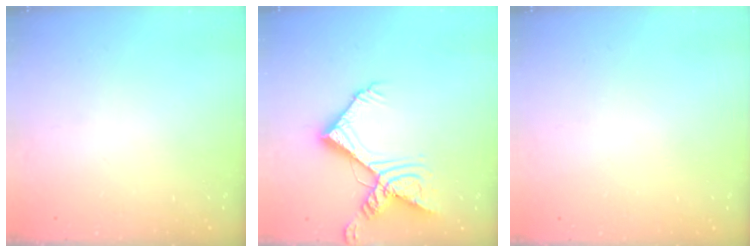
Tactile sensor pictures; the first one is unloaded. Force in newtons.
{"total": 16.3, "press": 16.2, "slide": 2.0}
{"total": 1.9, "press": 1.9, "slide": 0.1}